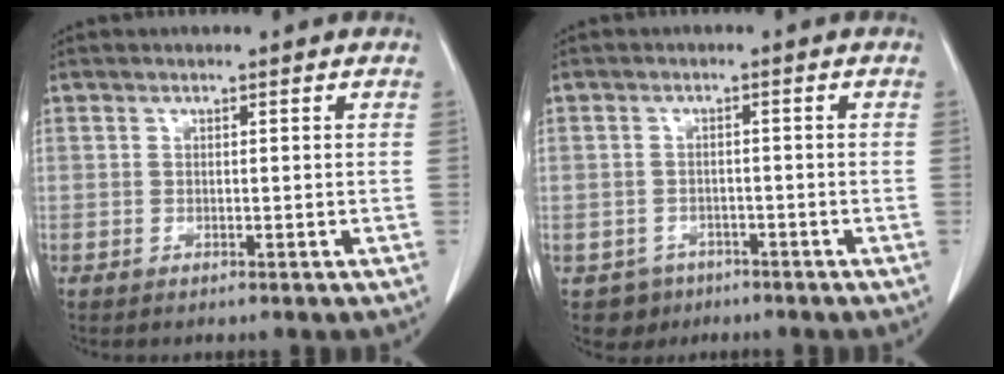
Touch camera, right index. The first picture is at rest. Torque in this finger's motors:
{"motor_torque": [-0.97, 0.61, -0.94, -0.21]}